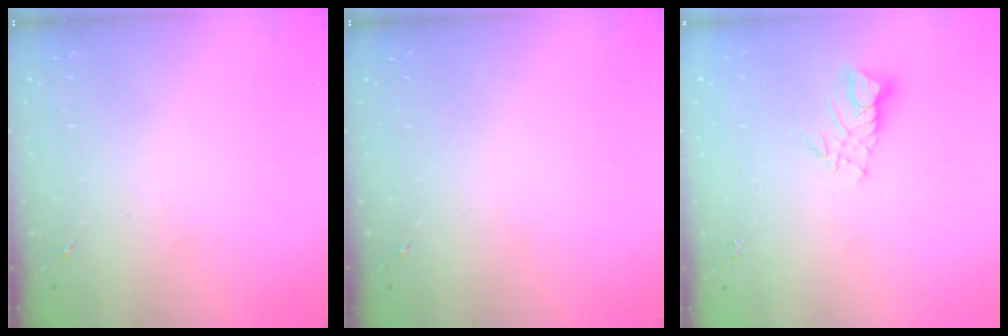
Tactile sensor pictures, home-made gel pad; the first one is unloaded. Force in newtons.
{"total": 0.0}
{"total": 6.7, "press": 6.7, "slide": 0.5}